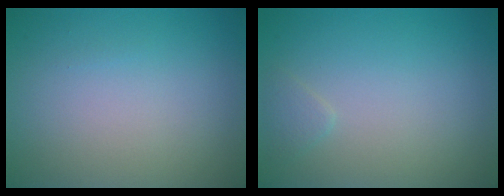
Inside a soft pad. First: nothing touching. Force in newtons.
{"total": 0.8, "press": 0.8, "slide": 0.0}